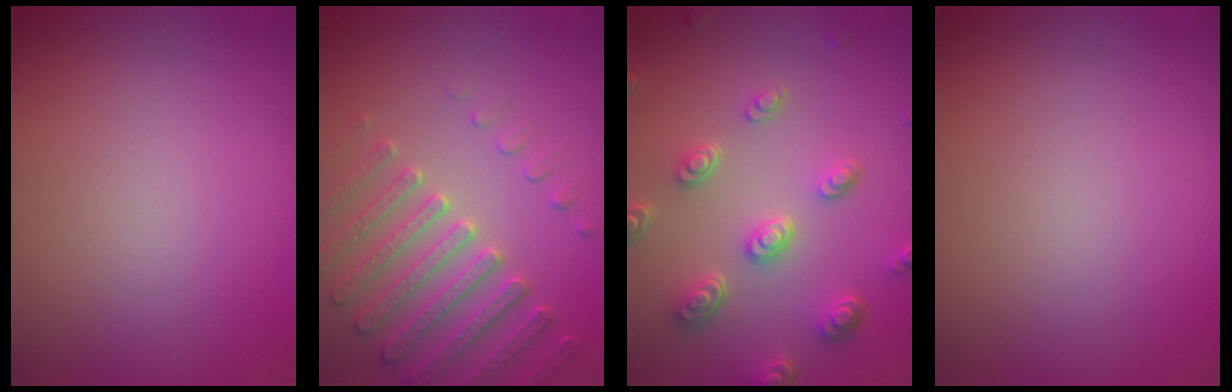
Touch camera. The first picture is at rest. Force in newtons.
{"total": 4.5, "press": 4.4, "slide": 1.2}
{"total": 4.8, "press": 3.7, "slide": 3.1}
{"total": 0.0}